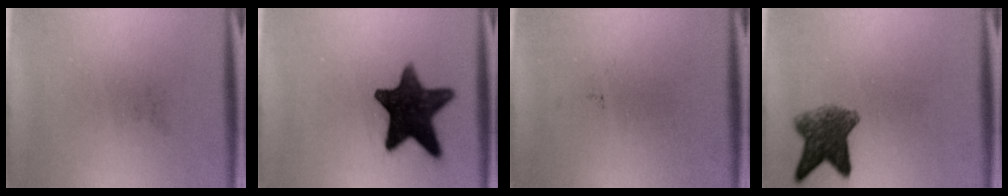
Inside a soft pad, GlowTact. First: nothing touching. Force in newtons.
{"total": 14.6}
{"total": 0.0}
{"total": 6.6}